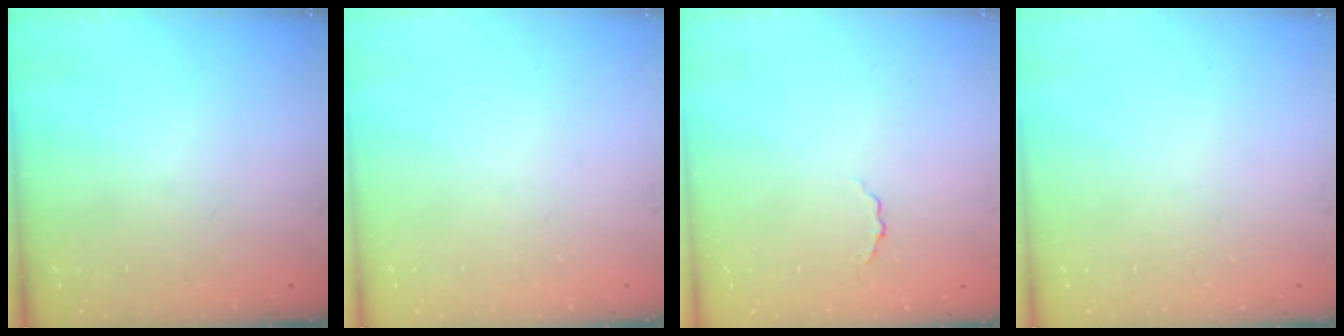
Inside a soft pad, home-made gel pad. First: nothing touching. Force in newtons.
{"total": 0.0}
{"total": 1.7, "press": 1.6, "slide": 0.5}
{"total": 0.0}